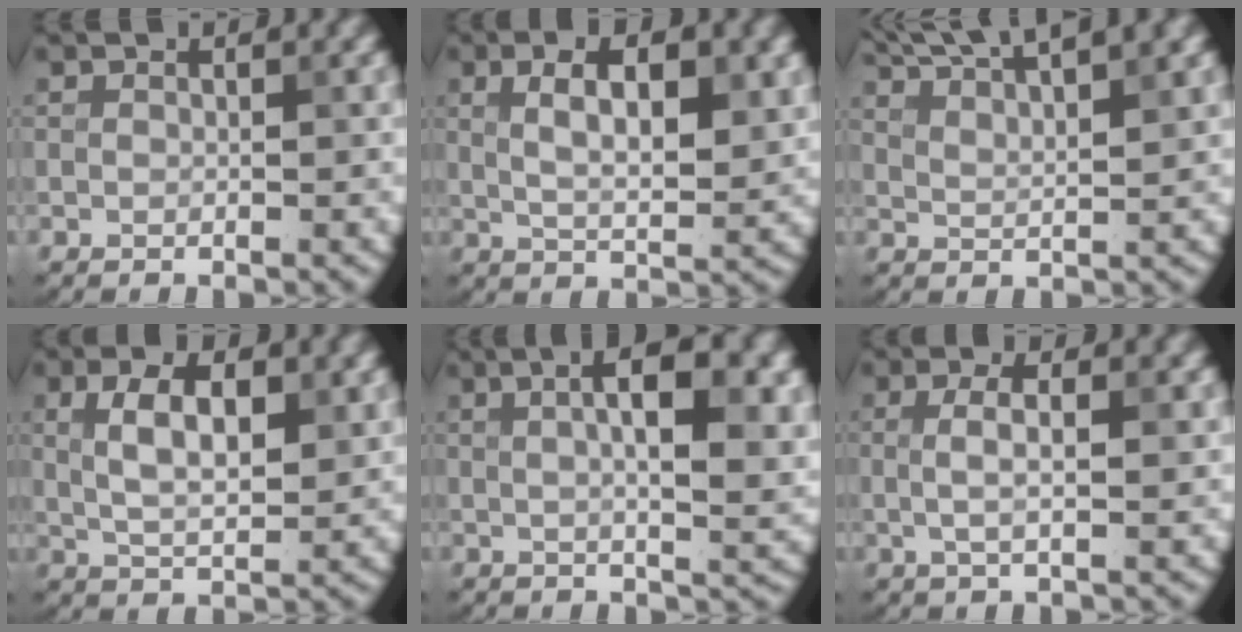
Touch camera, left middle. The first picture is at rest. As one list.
[{"total": 5.8, "force": [1.7, 2.2, 5.1], "torque": [-0.085, 0.002, 0.031]}, {"total": 8.2, "force": [6.5, 2.0, 4.6], "torque": [-0.055, 0.030, 0.071]}, {"total": 5.0, "force": [1.3, 2.2, 4.3], "torque": [-0.085, 0.004, 0.025]}, {"total": 7.6, "force": [1.8, 2.3, 7.0], "torque": [-0.093, 0.009, 0.027]}, {"total": 2.7, "force": [0.3, 0.7, 2.6], "torque": [-0.049, 0.004, 0.003]}]